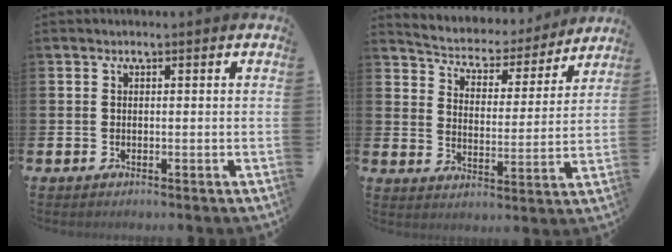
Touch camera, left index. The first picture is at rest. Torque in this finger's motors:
{"motor_torque": [0.30, -0.55, 0.12, 0.07]}